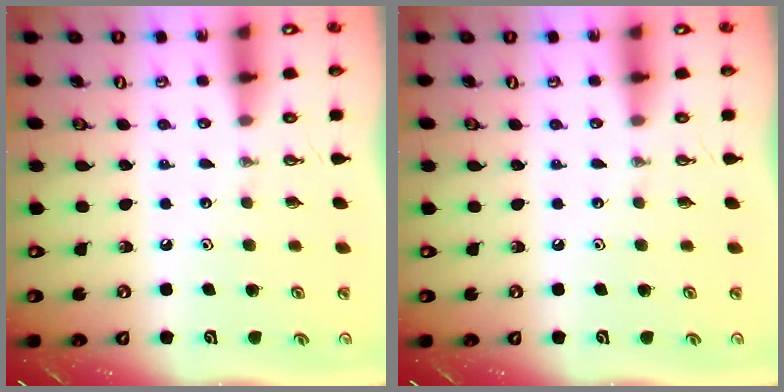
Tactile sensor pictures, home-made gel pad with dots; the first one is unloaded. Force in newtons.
{"total": 0.0}